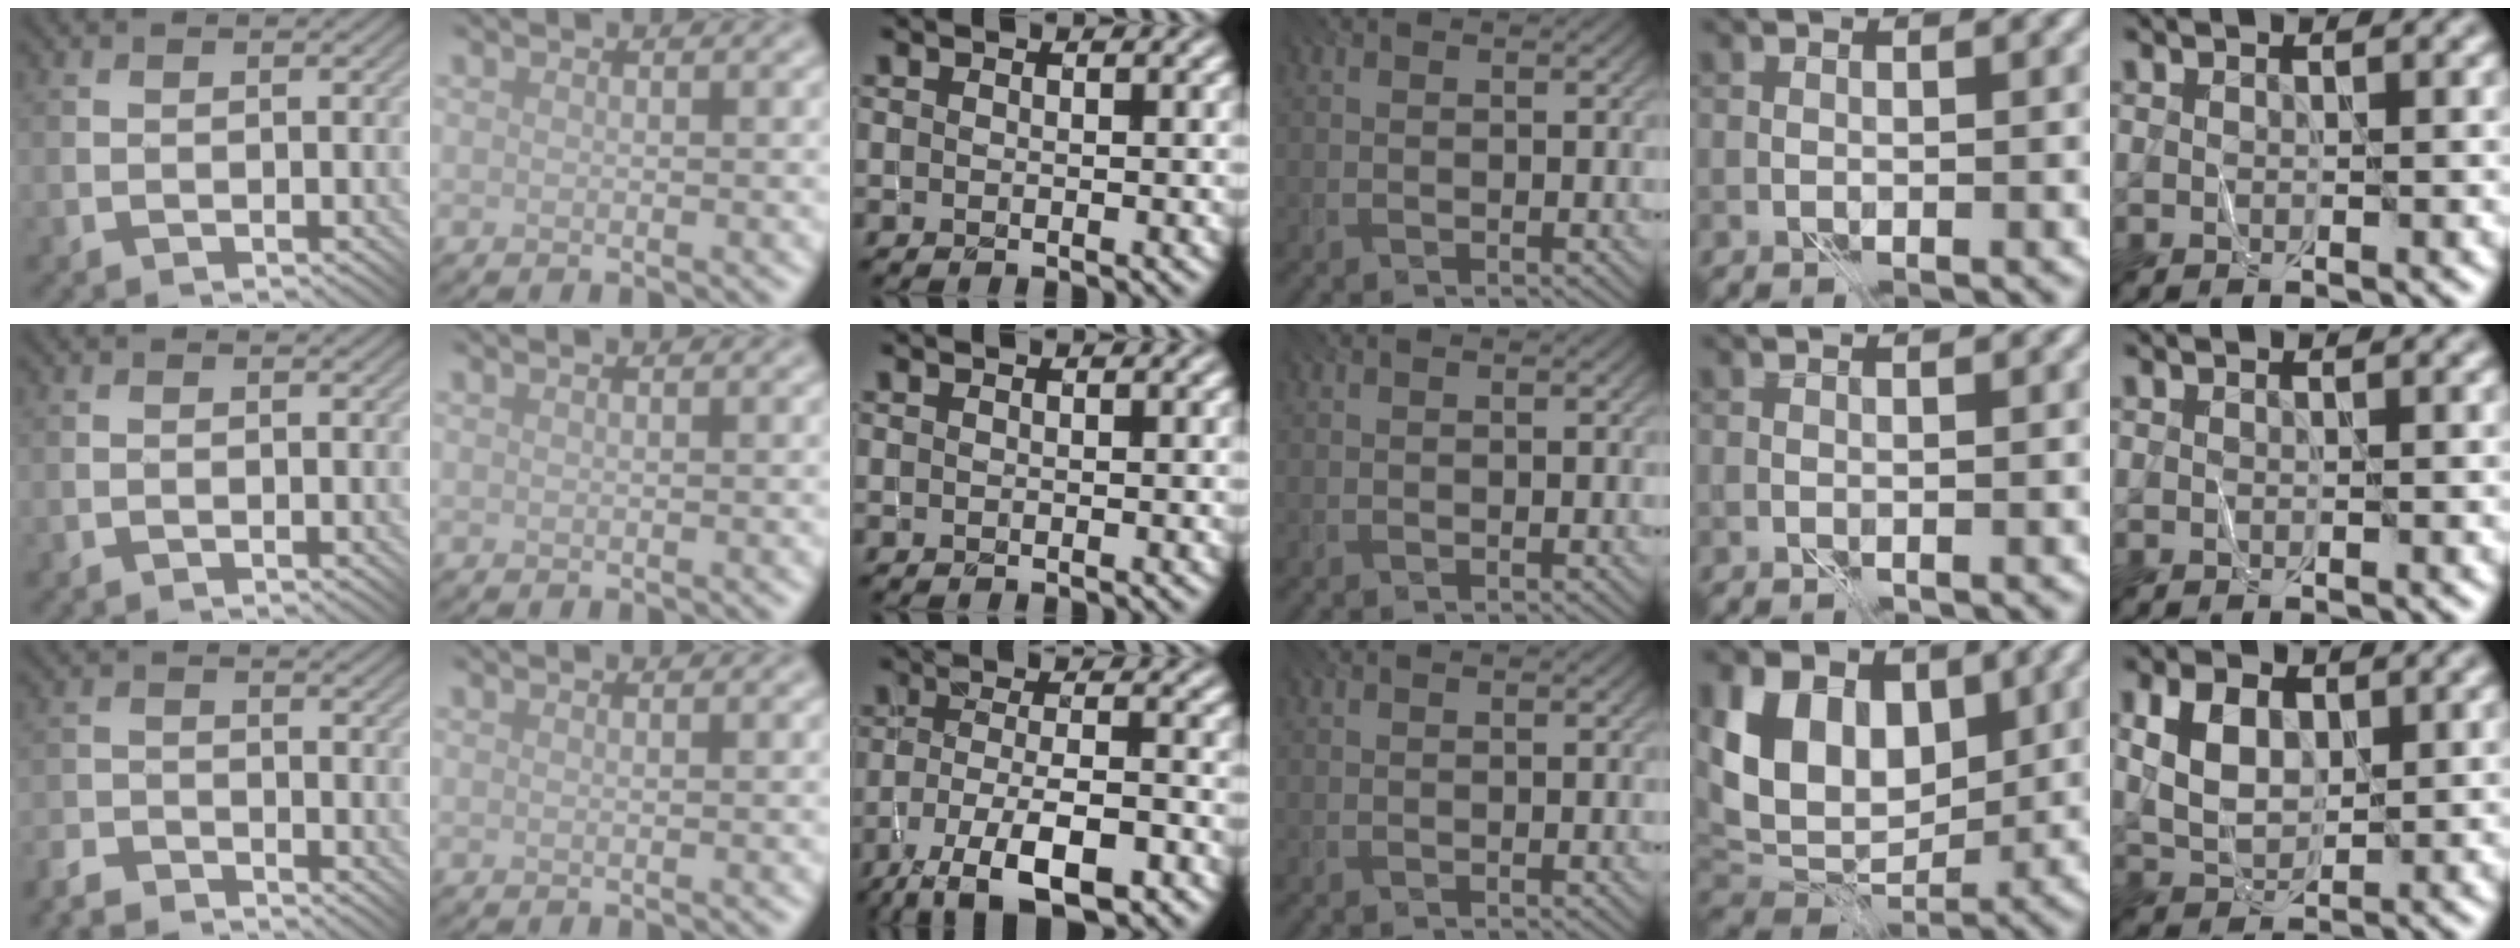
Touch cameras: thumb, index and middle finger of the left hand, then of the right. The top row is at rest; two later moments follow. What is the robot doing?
{"motion": "fold", "object": "shorts"}